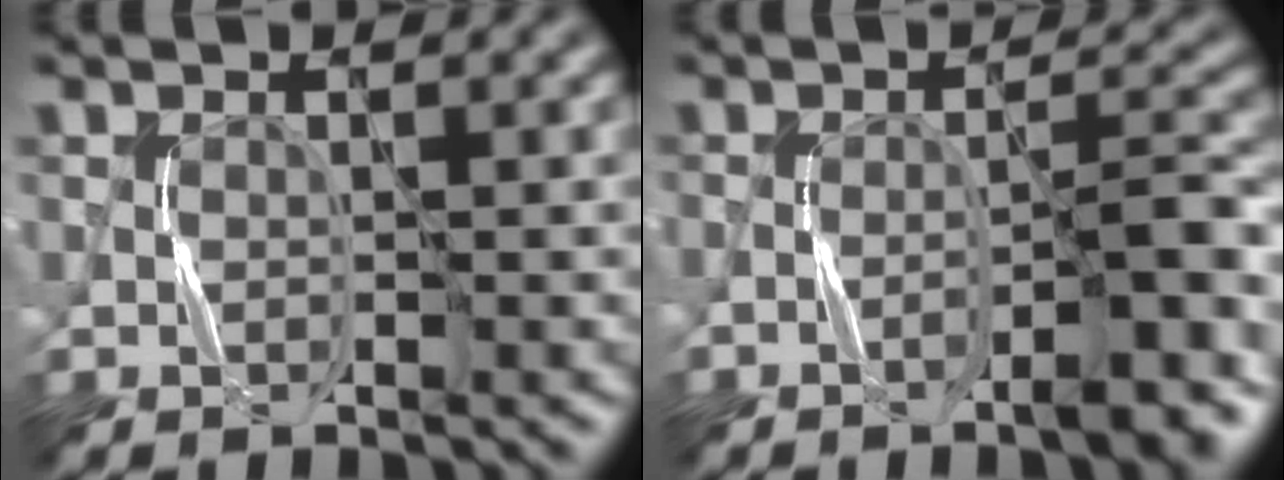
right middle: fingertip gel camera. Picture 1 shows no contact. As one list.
[{"total": 5.2, "force": [-3.3, 0.9, 3.9], "torque": [-0.045, 0.017, -0.050]}]